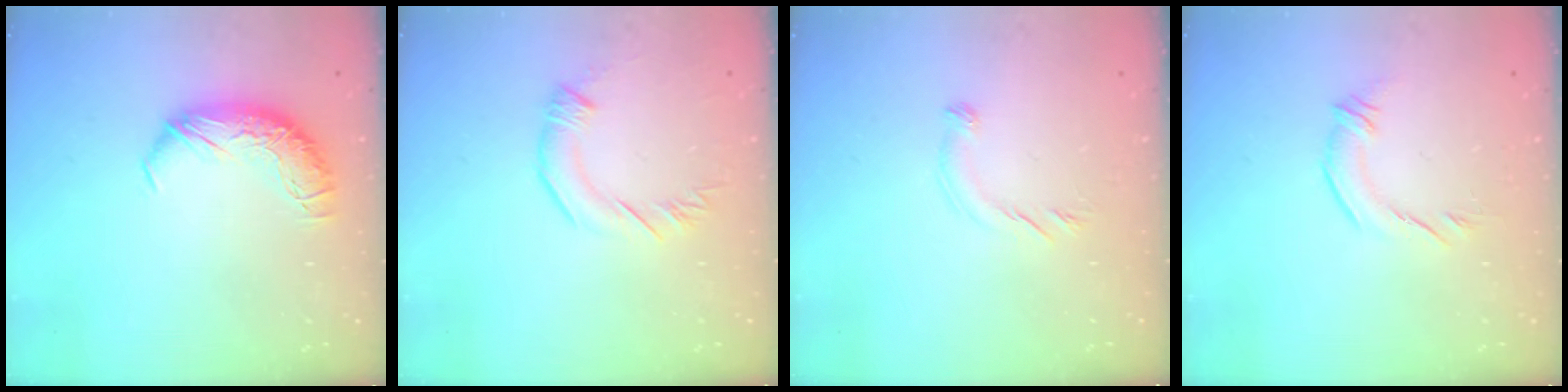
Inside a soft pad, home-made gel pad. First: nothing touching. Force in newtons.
{"total": 2.8, "press": 2.7, "slide": 0.5}
{"total": 5.9, "press": 5.8, "slide": 1.3}
{"total": 2.4, "press": 2.2, "slide": 1.1}